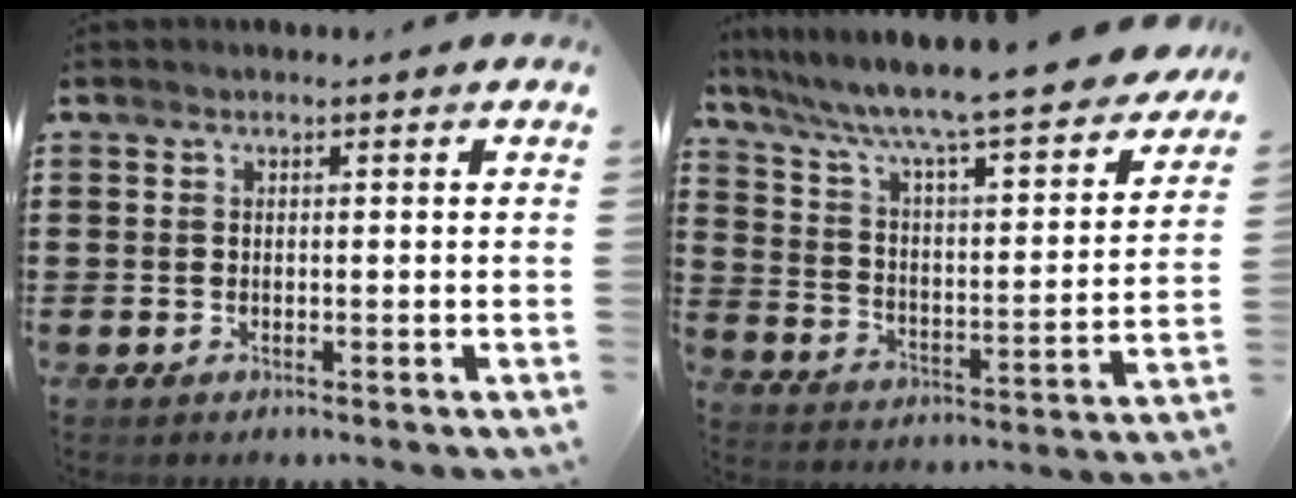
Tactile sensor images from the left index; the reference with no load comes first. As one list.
[{"total": 7.9, "force": [6.7, 0.0, 4.1], "torque": [-0.110, -0.057, 0.104]}]